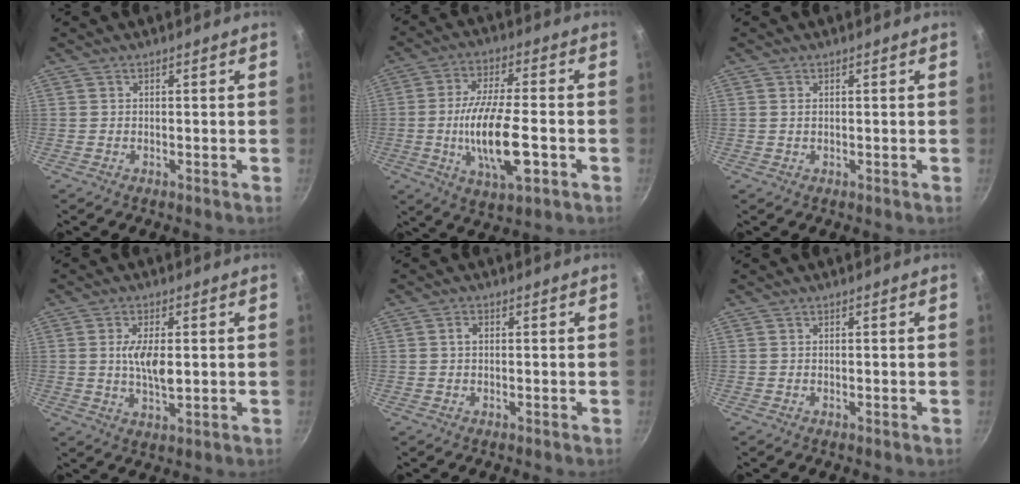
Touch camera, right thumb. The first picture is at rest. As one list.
[{"total": 15.5, "force": [-3.5, 5.3, 14.1], "torque": [-0.254, 0.007, -0.067]}, {"total": 0.9, "force": [0.2, 0.6, 0.7], "torque": [-0.012, 0.002, 0.003]}, {"total": 6.7, "force": [0.5, 2.8, 6.1], "torque": [-0.113, -0.005, 0.010]}, {"total": 1.6, "force": [0.2, 1.1, 1.1], "torque": [-0.019, 0.006, 0.002]}, {"total": 0.0}]